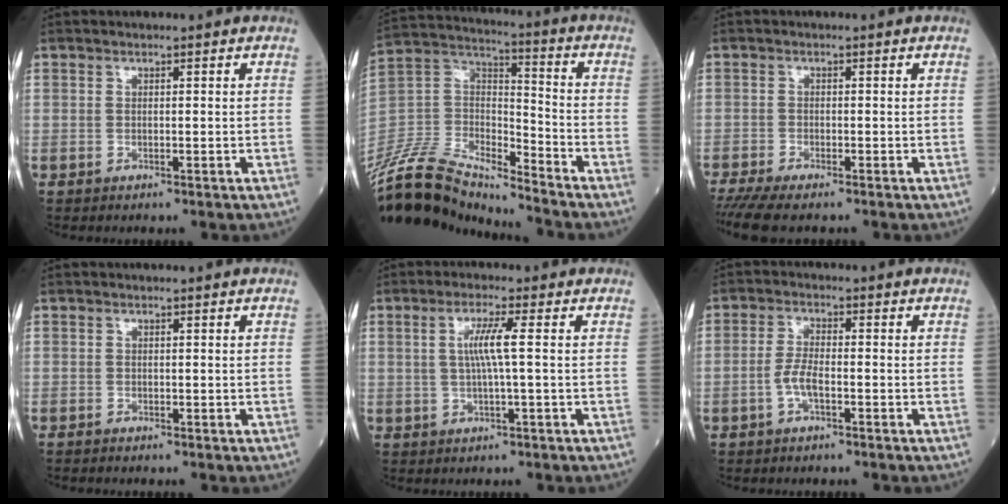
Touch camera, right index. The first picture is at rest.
{"total": 18.3, "force": [-17.1, 3.1, 5.8], "torque": [-0.121, 0.034, -0.322]}
{"total": 7.2, "force": [-6.0, 1.1, 3.9], "torque": [-0.066, -0.018, -0.098]}
{"total": 0.8, "force": [-0.8, 0.1, 0.3], "torque": [-0.011, -0.003, -0.013]}
{"total": 4.4, "force": [0.4, -0.5, 4.3], "torque": [-0.088, 0.004, 0.010]}
{"total": 3.5, "force": [-1.5, 1.0, 3.0], "torque": [-0.068, 0.005, -0.031]}